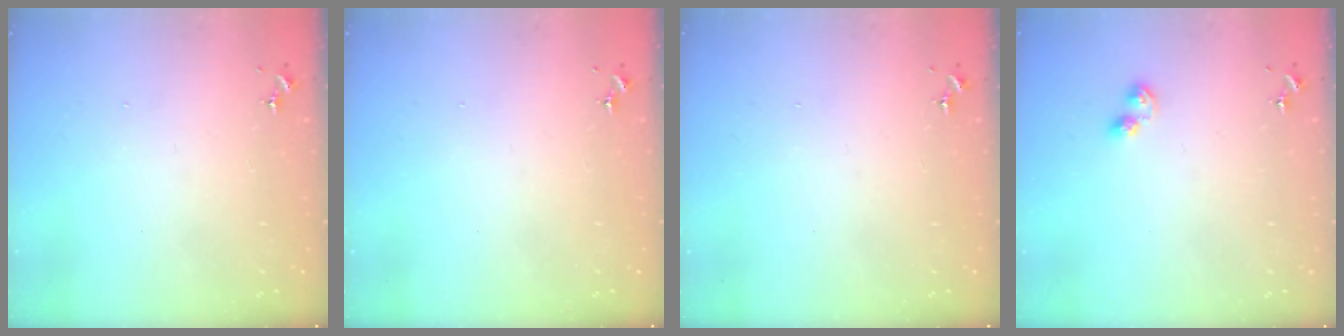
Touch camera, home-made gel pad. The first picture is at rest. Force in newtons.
{"total": 0.0}
{"total": 0.0}
{"total": 3.8, "press": 3.7, "slide": 0.5}